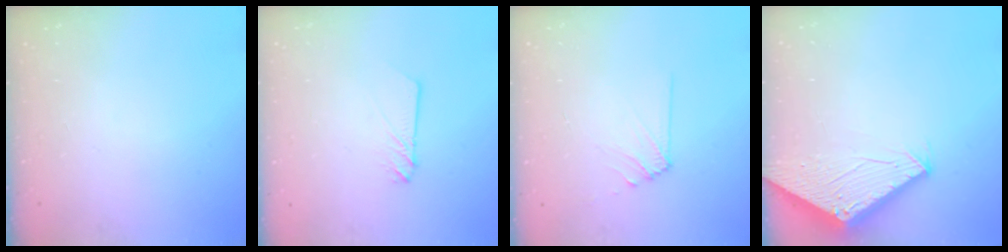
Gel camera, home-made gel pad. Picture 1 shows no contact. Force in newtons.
{"total": 2.3, "press": 2.3, "slide": 0.3}
{"total": 6.2, "press": 6.2, "slide": 0.9}
{"total": 2.8, "press": 2.8, "slide": 0.1}